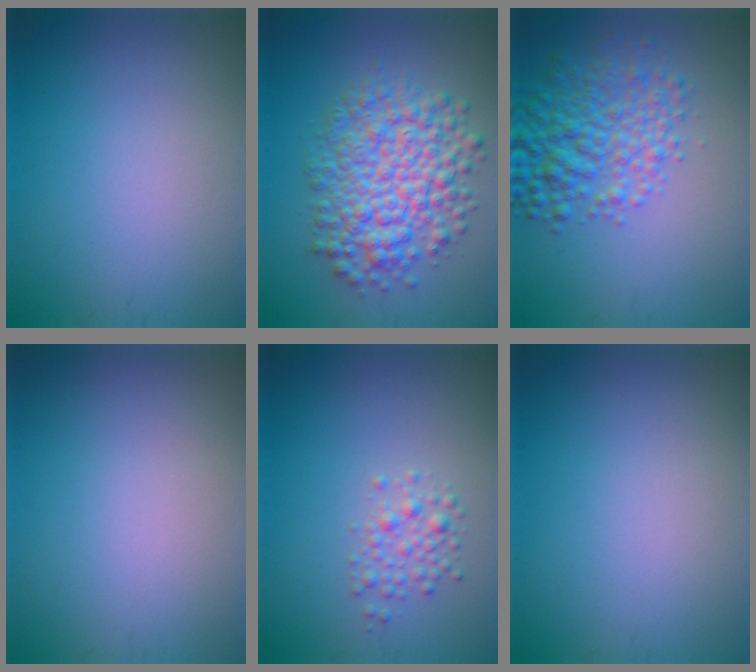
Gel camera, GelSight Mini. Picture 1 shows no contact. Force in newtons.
{"total": 7.7, "press": 7.7, "slide": 0.1}
{"total": 5.5, "press": 5.5, "slide": 0.2}
{"total": 0.0}
{"total": 1.8, "press": 1.8, "slide": 0.1}
{"total": 0.0}